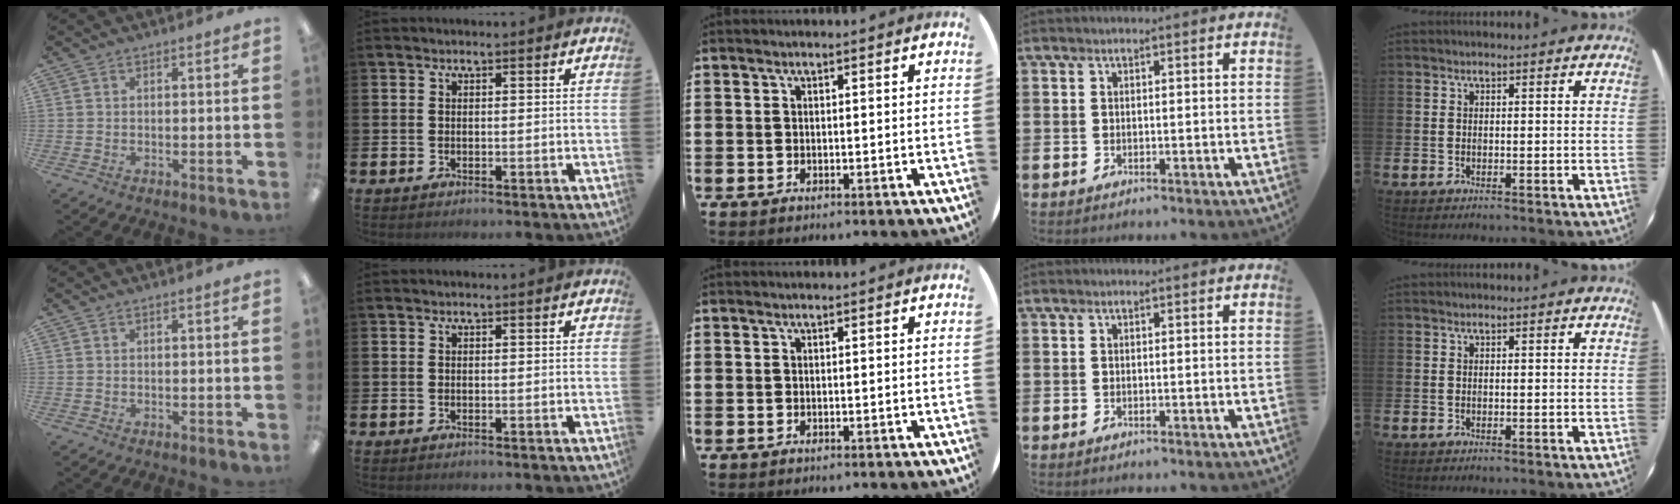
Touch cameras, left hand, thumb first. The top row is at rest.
{}